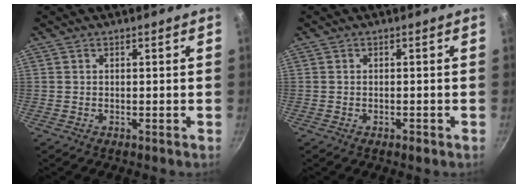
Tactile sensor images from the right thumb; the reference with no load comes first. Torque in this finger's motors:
{"motor_torque": [-0.50, -0.29, -0.18, 0.09, 0.00]}